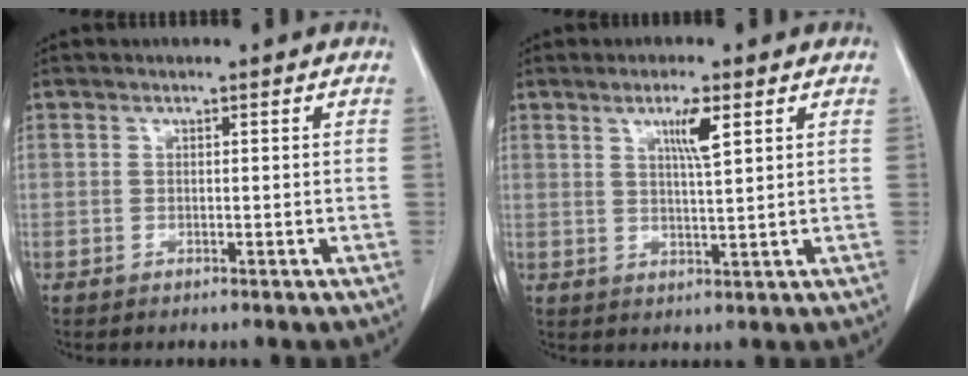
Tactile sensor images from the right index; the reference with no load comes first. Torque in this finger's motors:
{"motor_torque": [0.23, 0.20, 0.17, 0.04]}